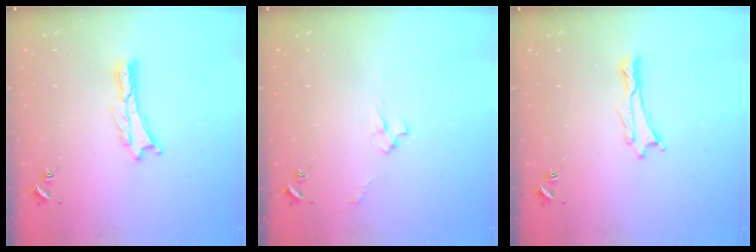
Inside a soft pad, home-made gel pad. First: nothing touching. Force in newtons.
{"total": 2.4, "press": 2.4, "slide": 0.4}
{"total": 0.0}